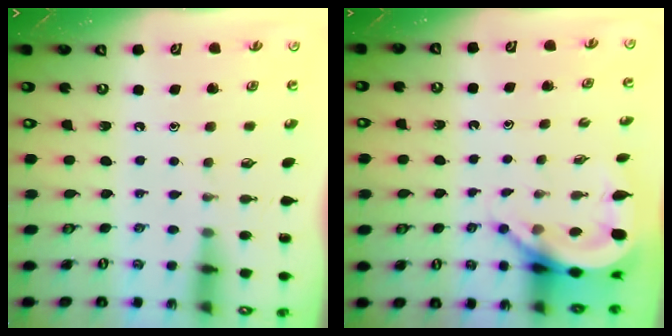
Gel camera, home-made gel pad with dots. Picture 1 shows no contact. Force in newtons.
{"total": 7.7, "press": 7.7, "slide": 0.7}